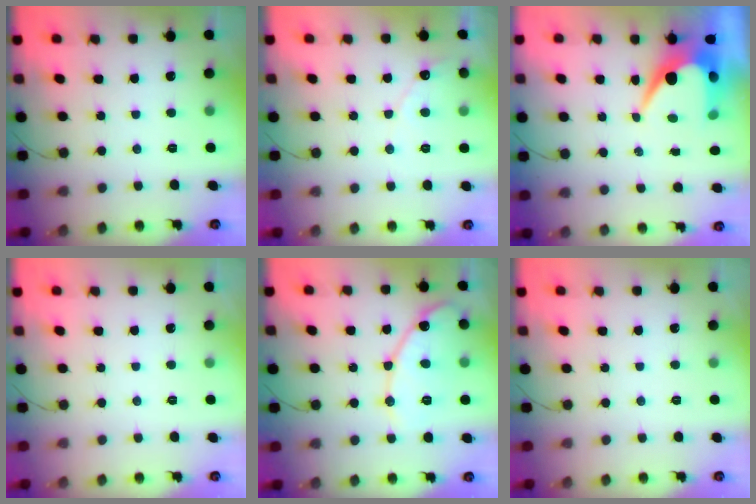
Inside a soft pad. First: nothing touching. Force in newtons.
{"total": 4.3, "press": 4.3, "slide": 0.2}
{"total": 9.3, "press": 9.3, "slide": 0.6}
{"total": 0.0}
{"total": 13.4, "press": 13.4, "slide": 0.9}
{"total": 0.0}